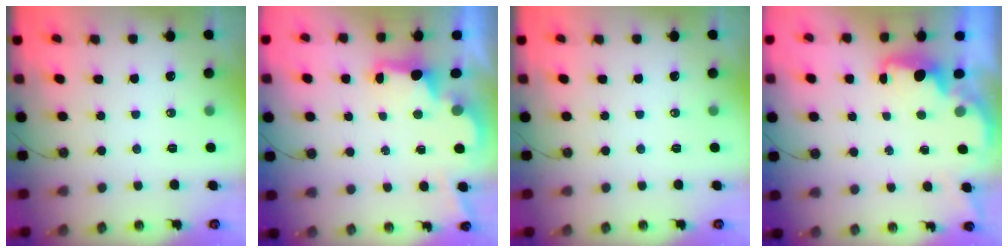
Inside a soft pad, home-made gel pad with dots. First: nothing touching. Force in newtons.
{"total": 2.6, "press": 2.5, "slide": 0.8}
{"total": 0.0}
{"total": 2.2, "press": 2.0, "slide": 0.8}